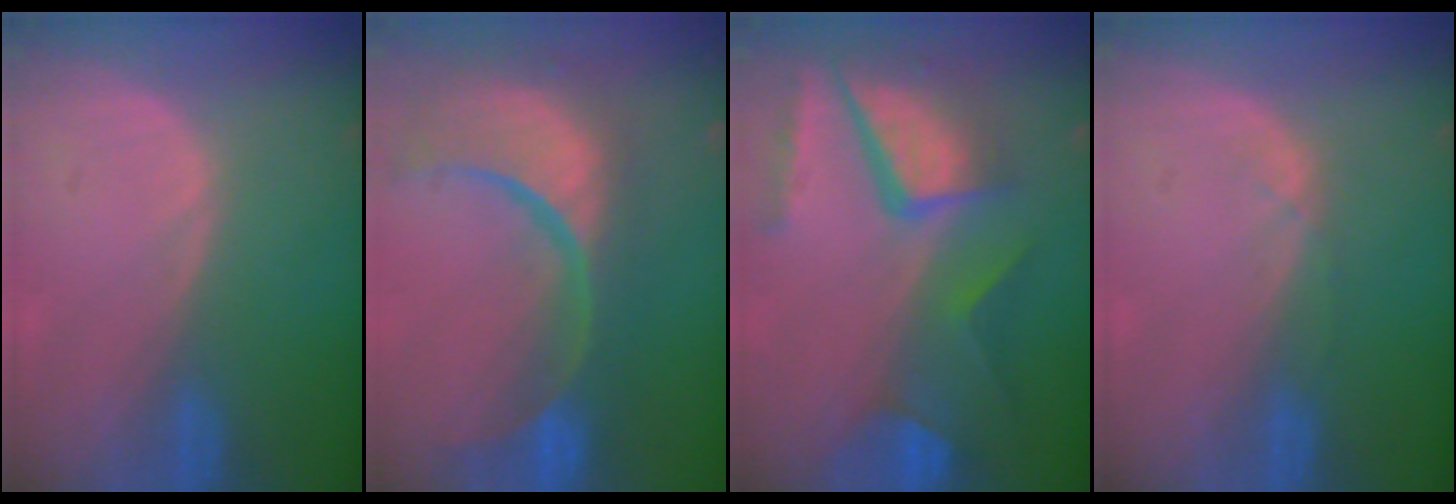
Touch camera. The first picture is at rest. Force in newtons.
{"total": 14.6, "press": 11.6, "slide": 8.9}
{"total": 11.4, "press": 9.5, "slide": 6.4}
{"total": 1.1, "press": 1.1, "slide": 0.2}